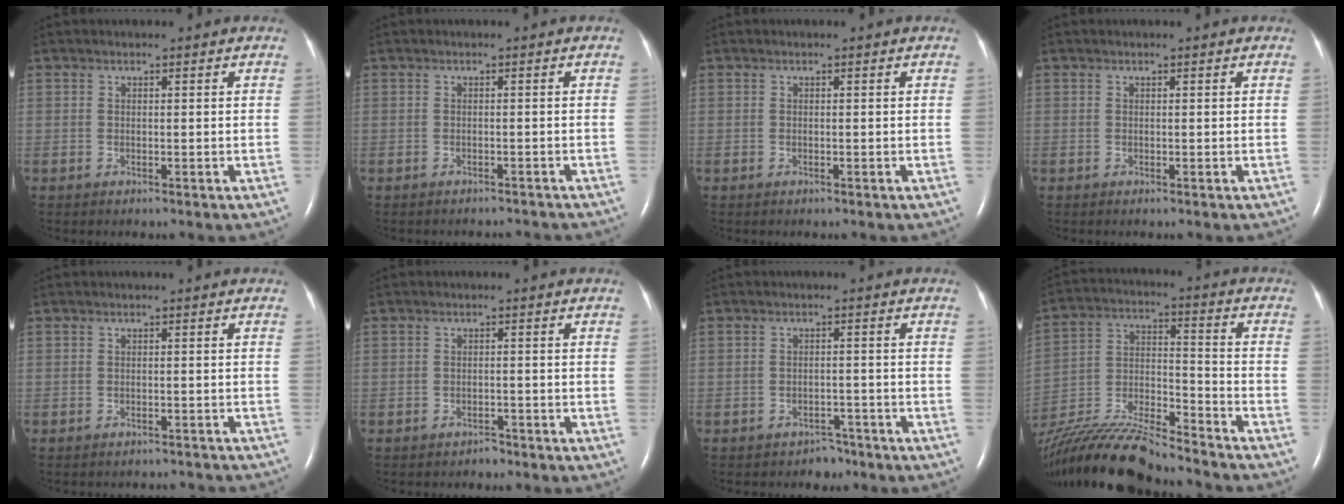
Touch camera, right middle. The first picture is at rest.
{"total": 4.4, "force": [-4.1, 1.1, 0.7], "torque": [-0.005, -0.004, -0.044]}
{"total": 0.0}
{"total": 0.0}
{"total": 5.2, "force": [-4.9, 1.5, 0.7], "torque": [-0.002, -0.001, -0.049]}
{"total": 1.3, "force": [-1.1, 0.7, -0.1], "torque": [-0.001, 0.002, -0.020]}
{"total": 2.5, "force": [-1.9, 1.5, -0.2], "torque": [-0.004, 0.011, -0.025]}
{"total": 21.3, "force": [-19.1, 2.3, 9.1], "torque": [-0.218, -0.022, -0.339]}